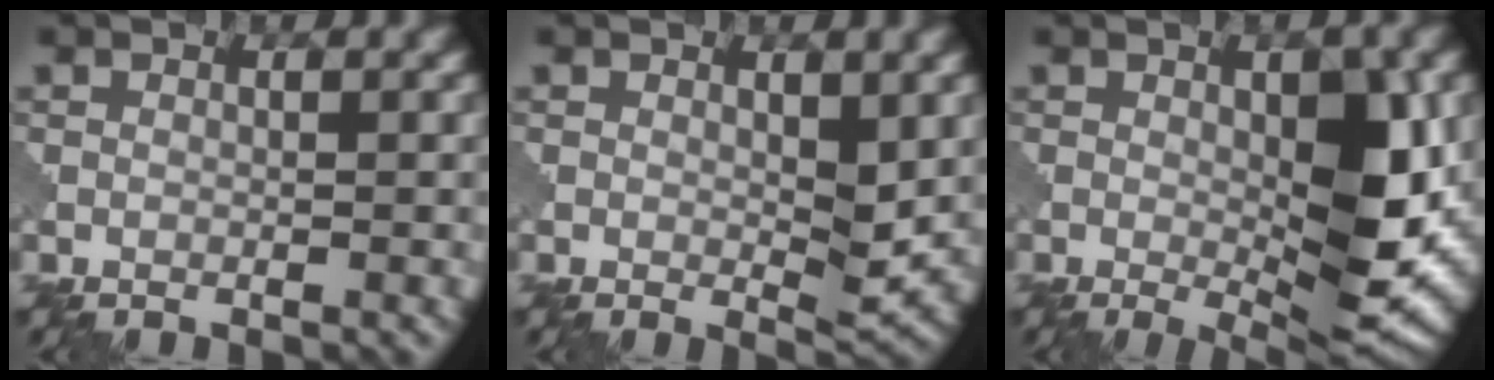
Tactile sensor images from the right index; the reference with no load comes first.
{"total": 2.9, "force": [0.6, 1.0, 2.7], "torque": [-0.041, -0.009, 0.015]}
{"total": 9.6, "force": [0.0, 2.9, 9.2], "torque": [-0.130, -0.011, 0.011]}